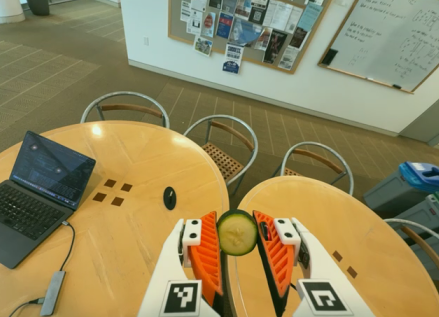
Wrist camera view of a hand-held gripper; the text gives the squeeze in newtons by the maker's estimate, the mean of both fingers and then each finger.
{"total": 9.5, "left": 9.5, "right": 9.6}